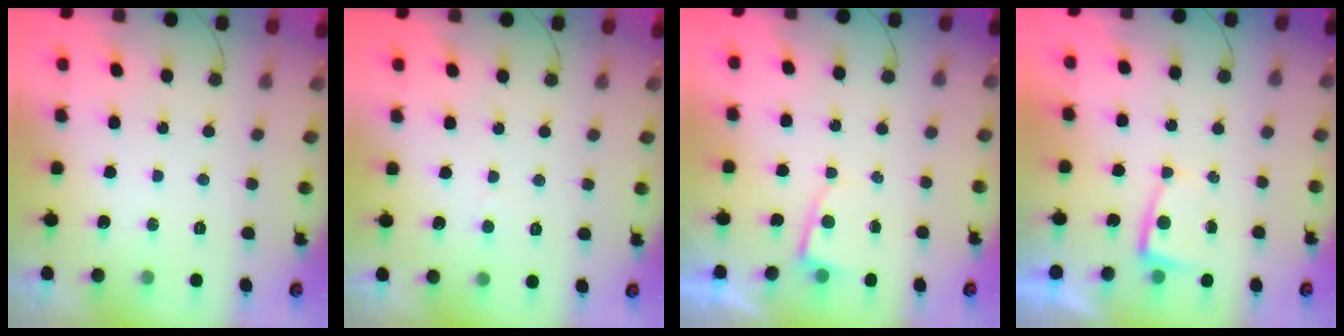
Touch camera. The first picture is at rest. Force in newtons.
{"total": 2.4, "press": 2.4, "slide": 0.2}
{"total": 2.8, "press": 2.8, "slide": 0.2}
{"total": 2.0, "press": 2.0, "slide": 0.3}